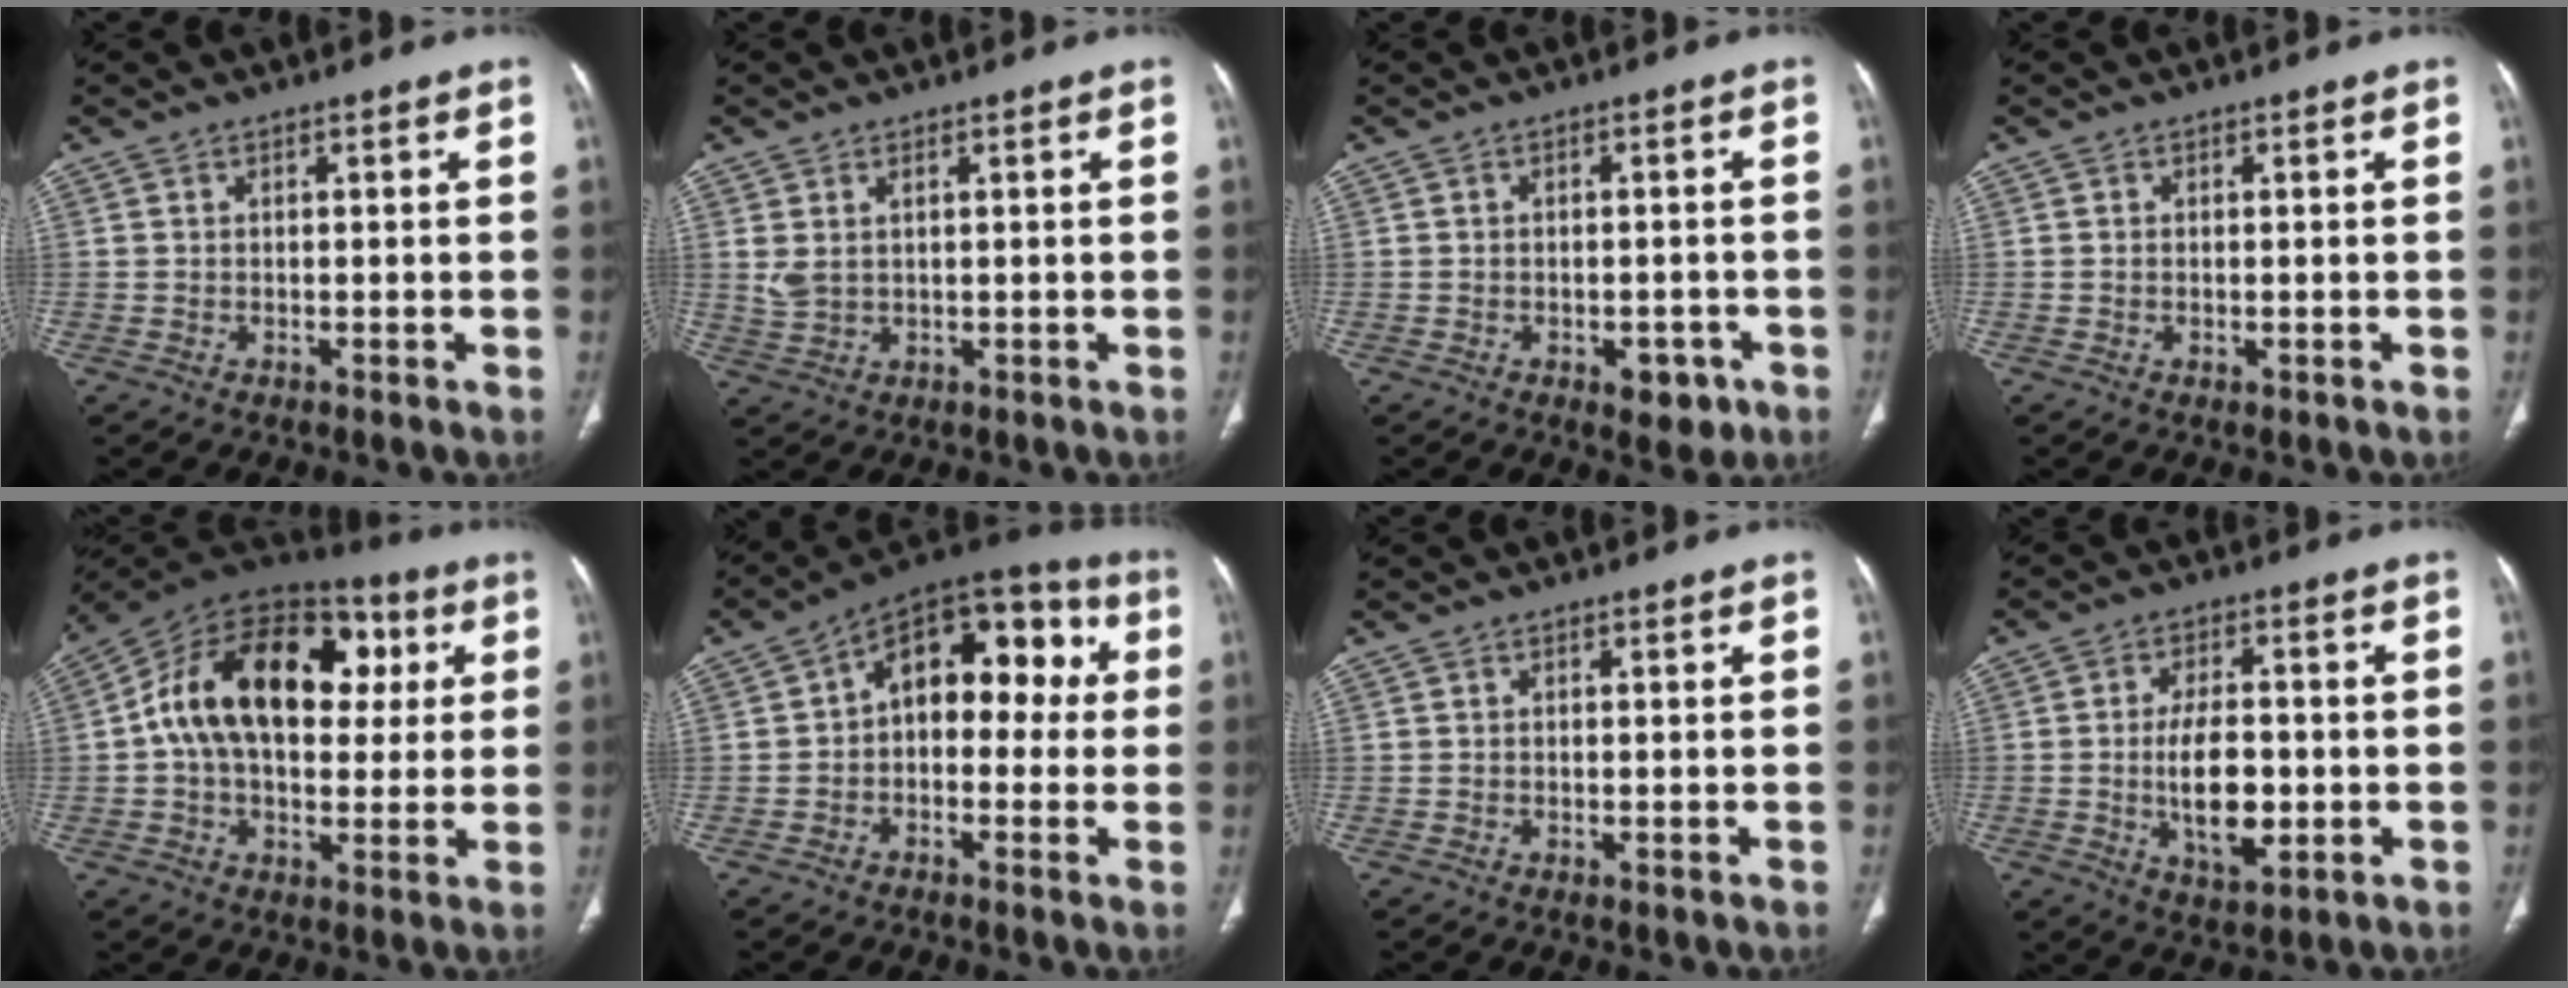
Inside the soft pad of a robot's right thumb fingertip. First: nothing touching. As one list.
[{"total": 3.4, "force": [1.1, 1.9, 2.6], "torque": [-0.060, 0.003, 0.033]}, {"total": 4.7, "force": [-2.2, 2.8, 3.0], "torque": [-0.017, 0.009, -0.021]}, {"total": 0.6, "force": [-0.1, 0.3, 0.4], "torque": [-0.010, -0.001, 0.001]}, {"total": 23.7, "force": [4.1, 15.2, 17.7], "torque": [-0.272, 0.034, 0.059]}, {"total": 15.4, "force": [1.6, 9.6, 11.9], "torque": [-0.112, 0.055, 0.006]}, {"total": 0.0}, {"total": 10.5, "force": [-1.5, 5.2, 8.9], "torque": [-0.137, -0.002, -0.020]}]